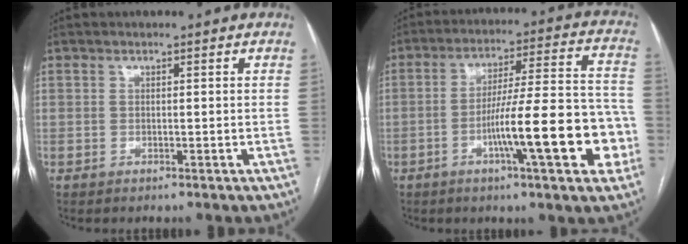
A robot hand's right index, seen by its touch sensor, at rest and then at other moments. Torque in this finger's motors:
{"motor_torque": [0.61, -0.04, 0.43, 0.21]}